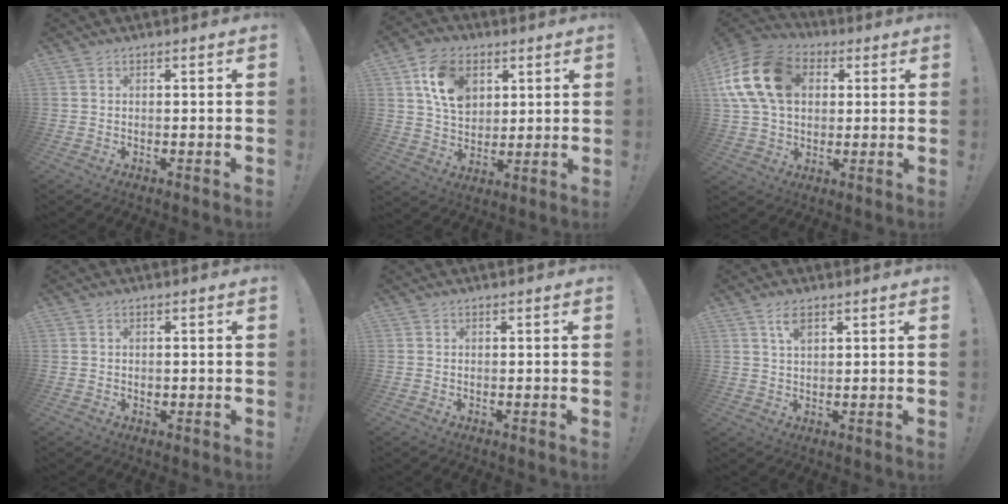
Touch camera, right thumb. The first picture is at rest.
{"total": 14.2, "force": [5.6, 10.5, 7.7], "torque": [-0.126, -0.005, 0.112]}
{"total": 19.1, "force": [5.1, 14.1, 11.8], "torque": [-0.209, 0.002, 0.100]}
{"total": 0.8, "force": [-0.1, 0.7, 0.4], "torque": [-0.008, 0.003, -0.003]}
{"total": 0.0}
{"total": 4.3, "force": [2.4, 1.6, 3.1], "torque": [-0.042, -0.009, 0.039]}